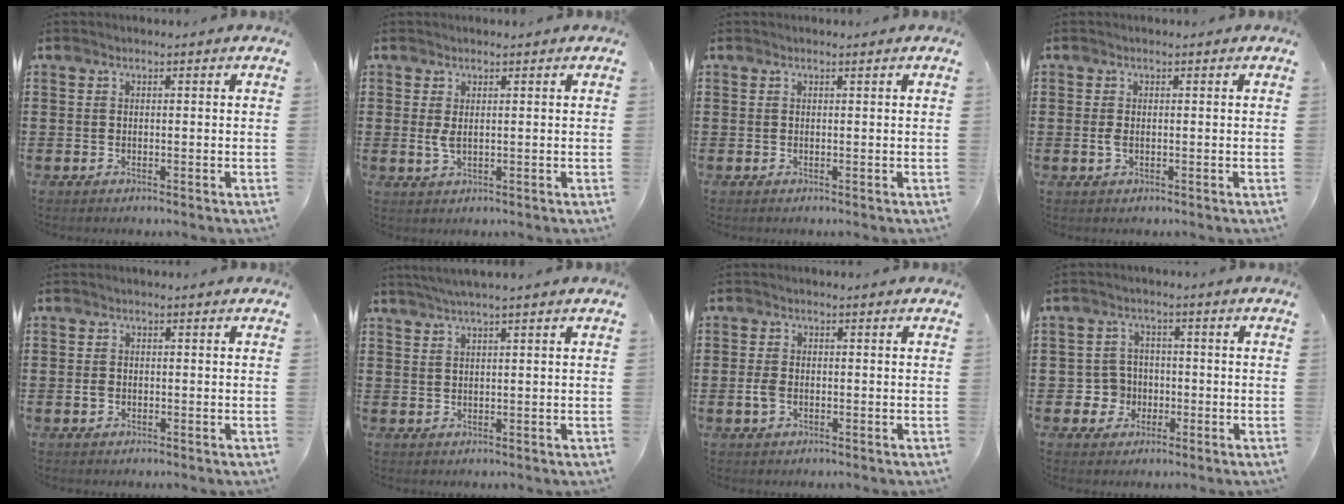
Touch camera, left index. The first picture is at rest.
{"total": 2.1, "force": [0.4, 0.7, 1.9], "torque": [-0.047, -0.001, 0.005]}
{"total": 0.0}
{"total": 1.3, "force": [-0.1, 0.5, 1.2], "torque": [-0.030, -0.001, -0.004]}
{"total": 1.1, "force": [-0.2, 0.8, 0.6], "torque": [-0.015, 0.005, -0.005]}
{"total": 2.2, "force": [1.8, -0.3, 1.3], "torque": [-0.026, 0.003, 0.033]}
{"total": 2.4, "force": [-0.5, 1.4, 1.8], "torque": [-0.051, -0.004, -0.014]}
{"total": 4.2, "force": [-1.0, 3.9, 1.0], "torque": [-0.033, 0.008, -0.021]}